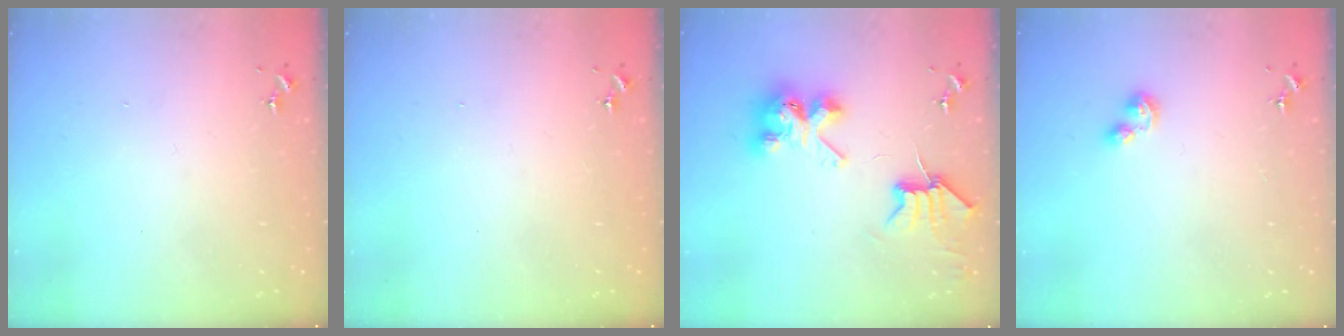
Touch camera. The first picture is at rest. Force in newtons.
{"total": 0.0}
{"total": 9.2, "press": 9.2, "slide": 0.6}
{"total": 3.8, "press": 3.8, "slide": 0.4}